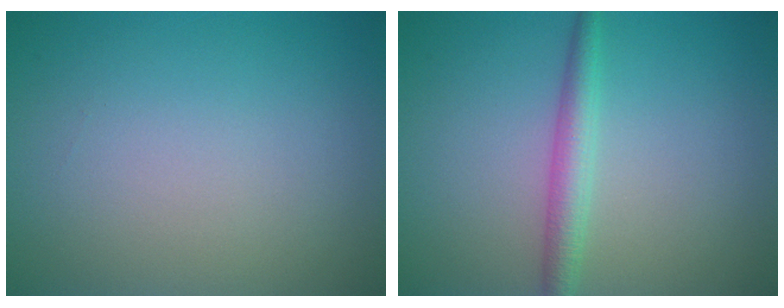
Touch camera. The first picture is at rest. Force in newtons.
{"total": 2.5, "press": 2.5, "slide": 0.1}